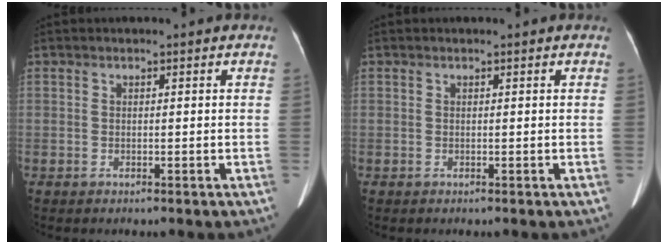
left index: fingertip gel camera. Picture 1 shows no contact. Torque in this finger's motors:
{"motor_torque": [-0.15, 0.02, 0.05, 0.02]}